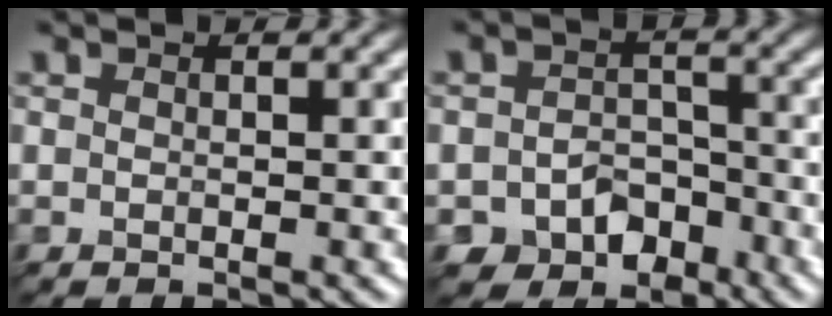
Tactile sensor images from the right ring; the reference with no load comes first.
{"total": 3.0, "force": [-2.5, 1.7, 0.0], "torque": [-0.009, 0.006, -0.022]}